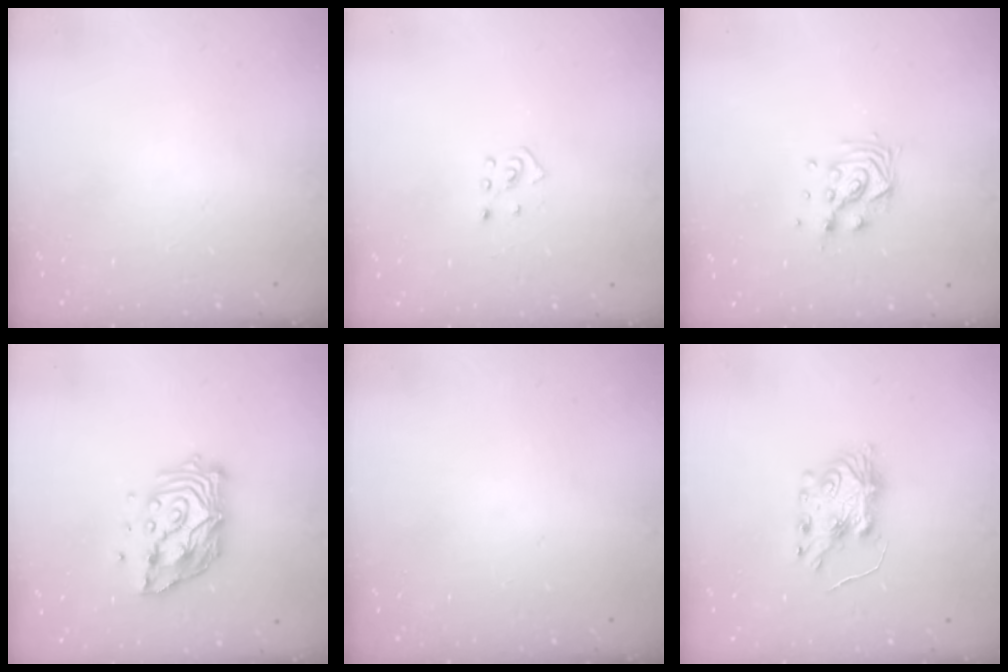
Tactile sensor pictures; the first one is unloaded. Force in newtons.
{"total": 3.6, "press": 3.6, "slide": 0.6}
{"total": 9.3, "press": 9.3, "slide": 0.9}
{"total": 15.1, "press": 15.0, "slide": 1.4}
{"total": 0.0}
{"total": 8.7, "press": 8.6, "slide": 0.9}